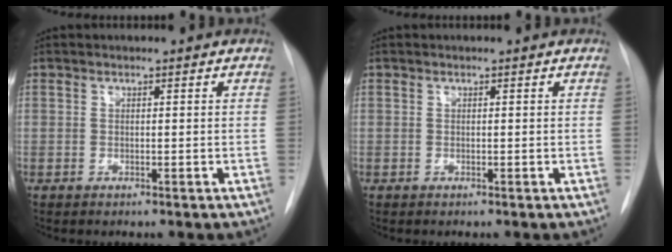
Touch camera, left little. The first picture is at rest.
{"total": 0.0}